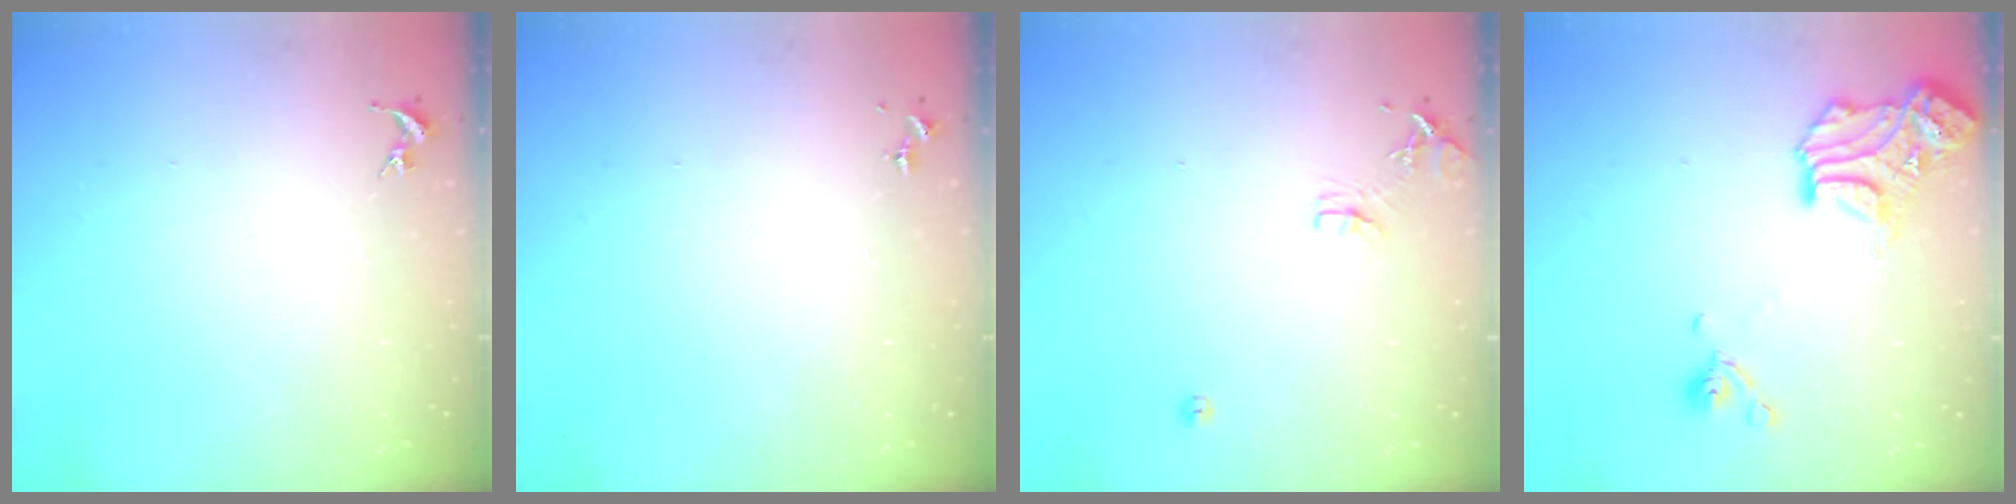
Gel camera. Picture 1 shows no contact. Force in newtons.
{"total": 0.0}
{"total": 8.6, "press": 8.6, "slide": 0.8}
{"total": 14.9, "press": 14.8, "slide": 1.2}